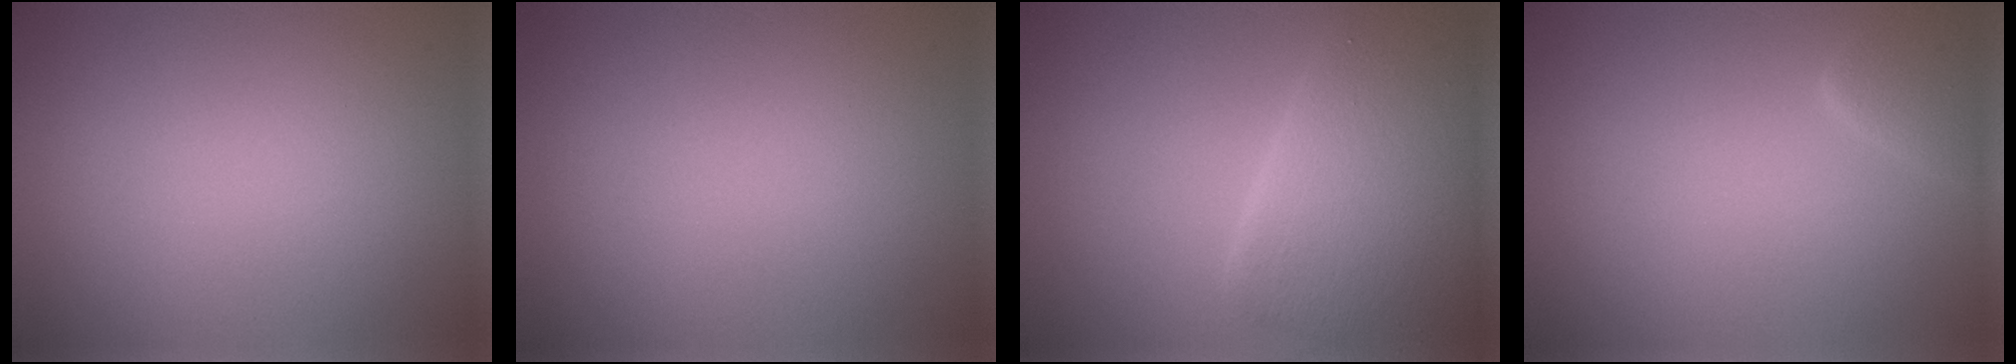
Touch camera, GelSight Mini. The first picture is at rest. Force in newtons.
{"total": 0.0}
{"total": 7.2, "press": 7.2, "slide": 0.3}
{"total": 2.3, "press": 2.3, "slide": 0.2}